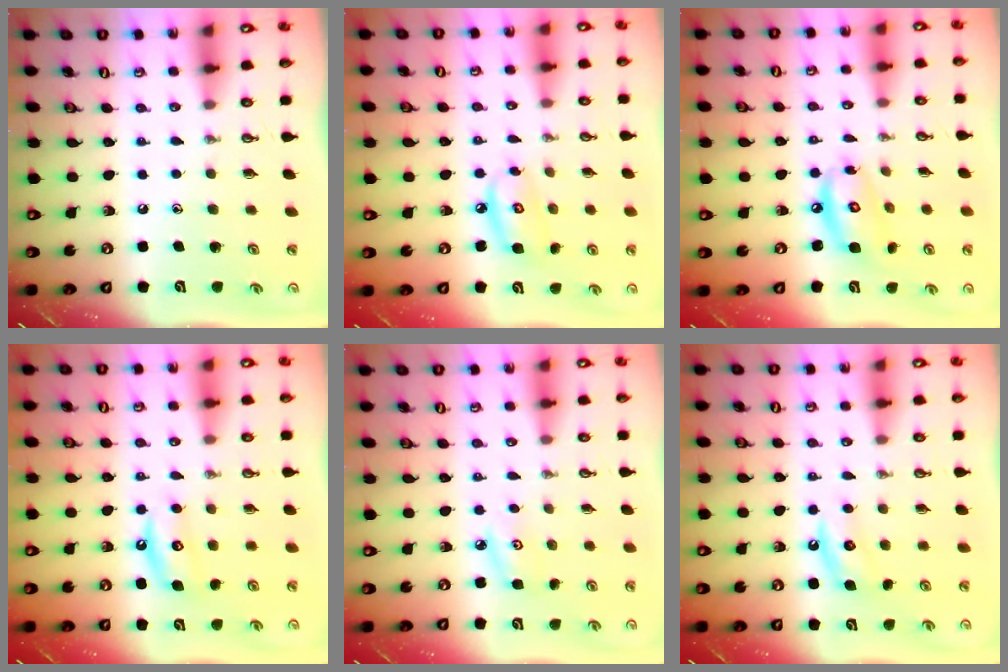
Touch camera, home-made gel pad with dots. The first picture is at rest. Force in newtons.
{"total": 6.9, "press": 6.9, "slide": 0.4}
{"total": 9.7, "press": 9.7, "slide": 0.9}
{"total": 7.7, "press": 7.7, "slide": 0.5}
{"total": 5.2, "press": 5.1, "slide": 0.6}
{"total": 5.1, "press": 5.0, "slide": 0.9}